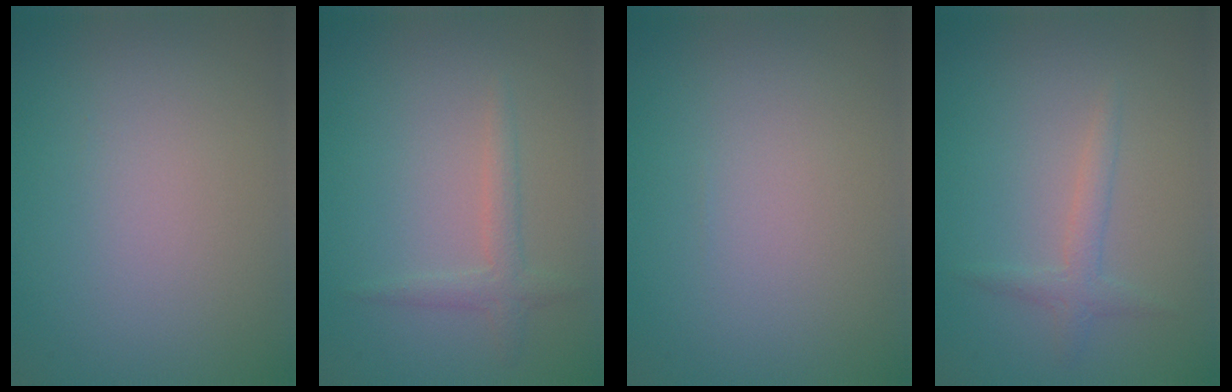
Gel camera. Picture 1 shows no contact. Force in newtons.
{"total": 1.7, "press": 1.7, "slide": 0.1}
{"total": 0.0}
{"total": 1.7, "press": 1.7, "slide": 0.1}